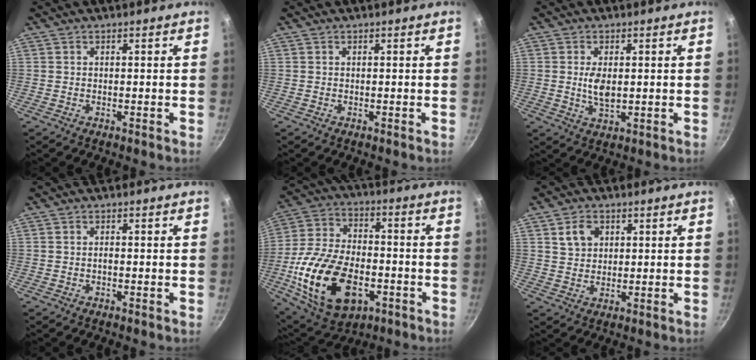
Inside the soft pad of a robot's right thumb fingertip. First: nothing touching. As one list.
[{"total": 0.0}, {"total": 4.7, "force": [0.2, 2.5, 3.9], "torque": [-0.076, -0.005, 0.006]}, {"total": 0.6, "force": [-0.3, 0.2, 0.5], "torque": [-0.008, 0.004, -0.006]}, {"total": 22.9, "force": [-6.9, 13.7, 17.0], "torque": [-0.315, 0.022, -0.108]}, {"total": 4.9, "force": [1.8, 3.8, 2.5], "torque": [-0.026, 0.000, 0.035]}]